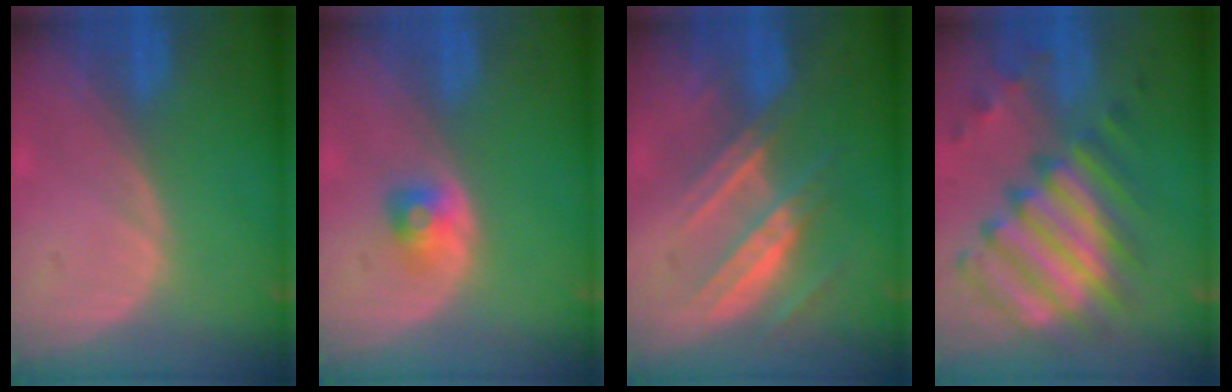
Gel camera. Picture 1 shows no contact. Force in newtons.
{"total": 2.6, "press": 2.4, "slide": 1.0}
{"total": 7.4, "press": 6.8, "slide": 3.0}
{"total": 12.0, "press": 10.4, "slide": 6.0}